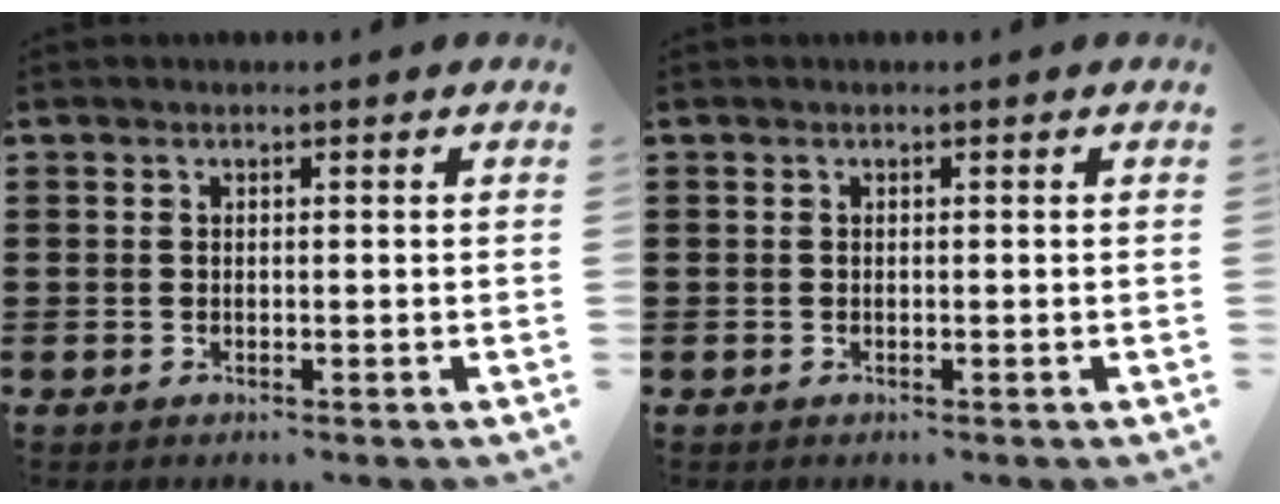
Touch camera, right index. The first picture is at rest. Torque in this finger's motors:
{"motor_torque": [0.00, 0.00, 0.02, -0.01]}